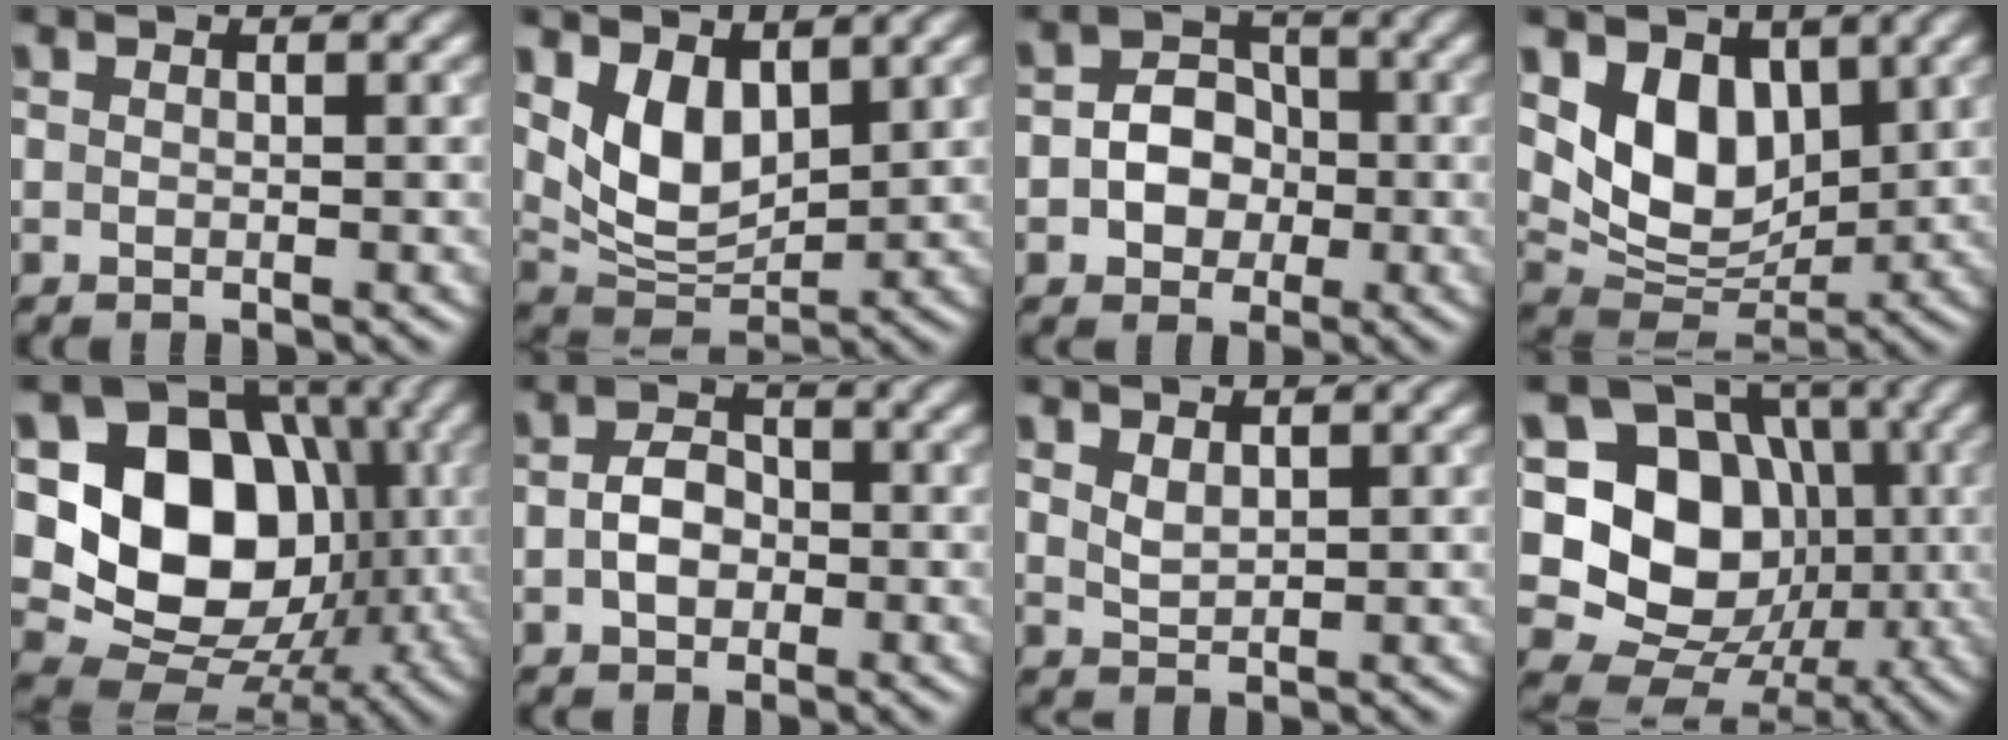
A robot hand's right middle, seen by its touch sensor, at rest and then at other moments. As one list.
[{"total": 5.5, "force": [2.3, 3.2, 3.8], "torque": [-0.078, -0.014, 0.046]}, {"total": 4.0, "force": [-0.6, 3.3, 2.3], "torque": [-0.018, 0.000, -0.021]}, {"total": 6.9, "force": [2.6, 4.7, 4.4], "torque": [-0.080, -0.022, 0.046]}, {"total": 13.9, "force": [0.5, 10.8, 8.7], "torque": [-0.131, -0.004, -0.003]}, {"total": 3.0, "force": [-0.5, 2.2, 2.0], "torque": [-0.037, 0.001, -0.015]}, {"total": 1.4, "force": [1.0, 0.6, 0.8], "torque": [-0.019, 0.000, 0.025]}, {"total": 12.7, "force": [-0.1, 10.6, 7.0], "torque": [-0.112, -0.004, -0.023]}]